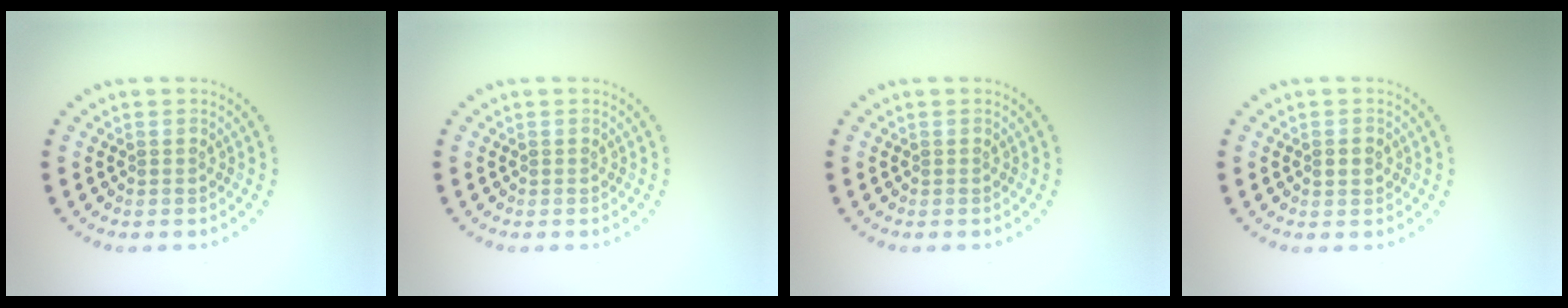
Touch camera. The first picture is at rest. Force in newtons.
{"total": 0.0}
{"total": 0.0}
{"total": 0.8, "press": 0.8, "slide": 0.2}